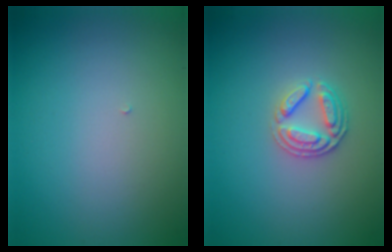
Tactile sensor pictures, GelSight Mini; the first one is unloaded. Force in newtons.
{"total": 2.6, "press": 2.5, "slide": 0.8}